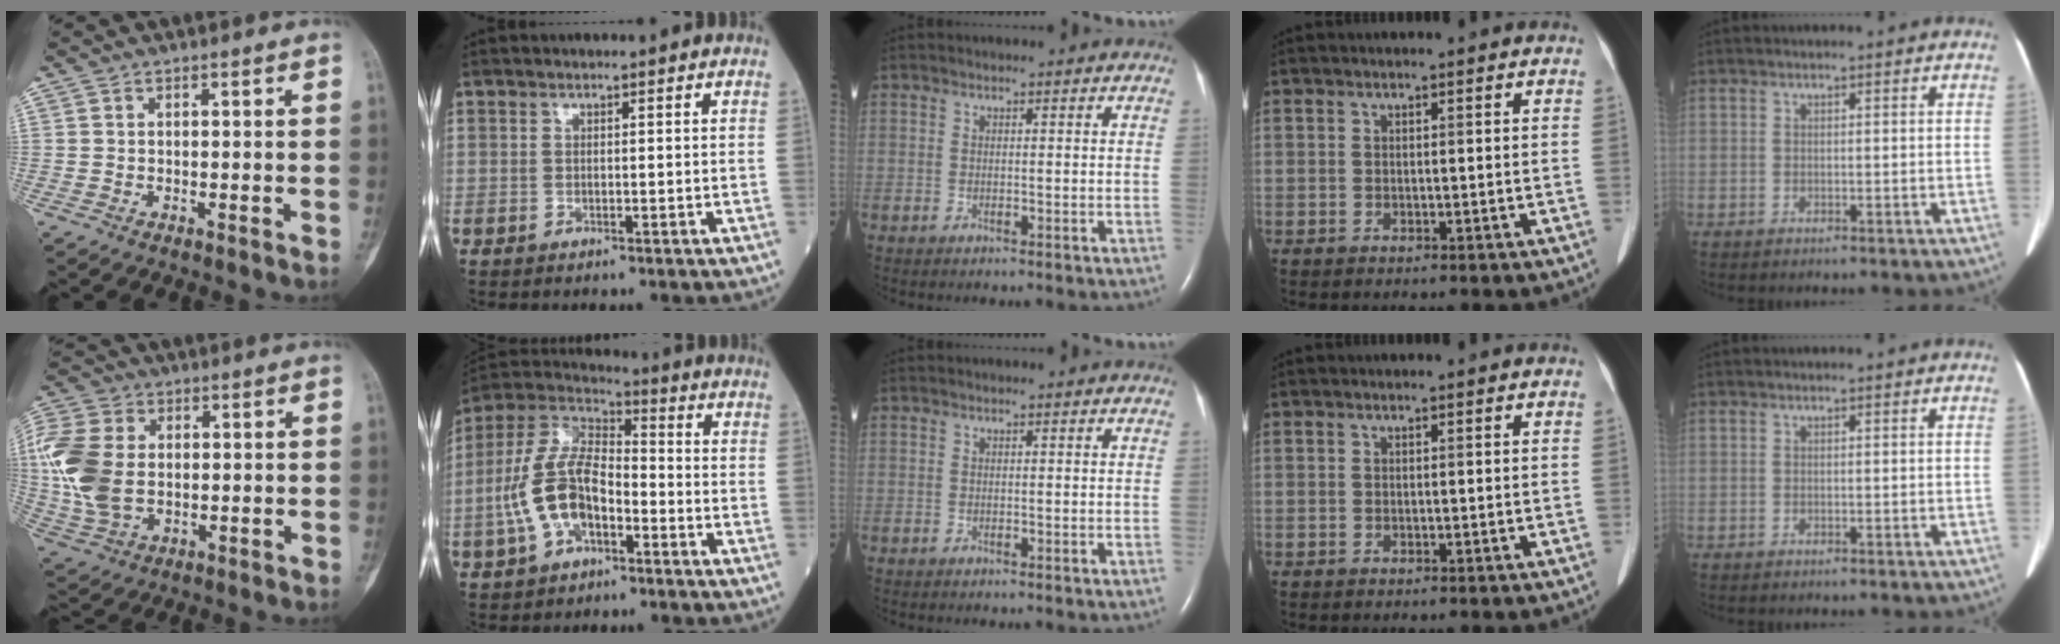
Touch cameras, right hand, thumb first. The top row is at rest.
{"thumb": {"total": 15.6, "force": [1.1, 10.8, 11.3], "torque": [-0.262, 0.001, 0.026]}, "index": {"total": 12.4, "force": [-3.8, 6.3, 10.0], "torque": [-0.222, 0.023, -0.076]}}